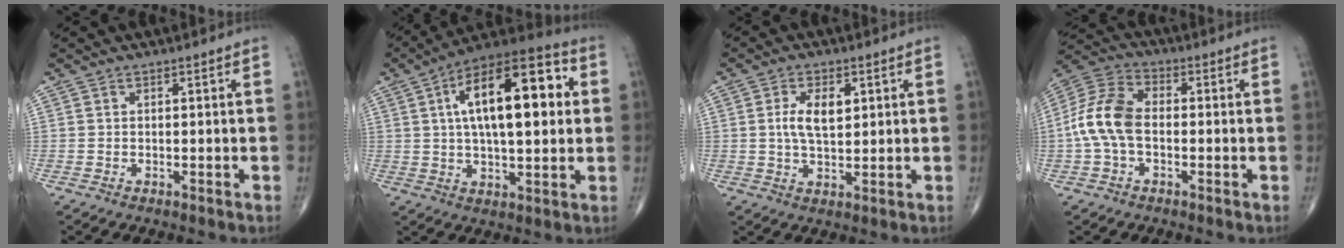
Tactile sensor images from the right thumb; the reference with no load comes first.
{"total": 21.2, "force": [4.2, 8.8, 18.8], "torque": [-0.277, 0.019, 0.055]}
{"total": 6.3, "force": [1.4, 3.2, 5.2], "torque": [-0.091, -0.005, 0.025]}
{"total": 11.0, "force": [-1.1, 6.7, 8.6], "torque": [-0.181, 0.032, -0.032]}